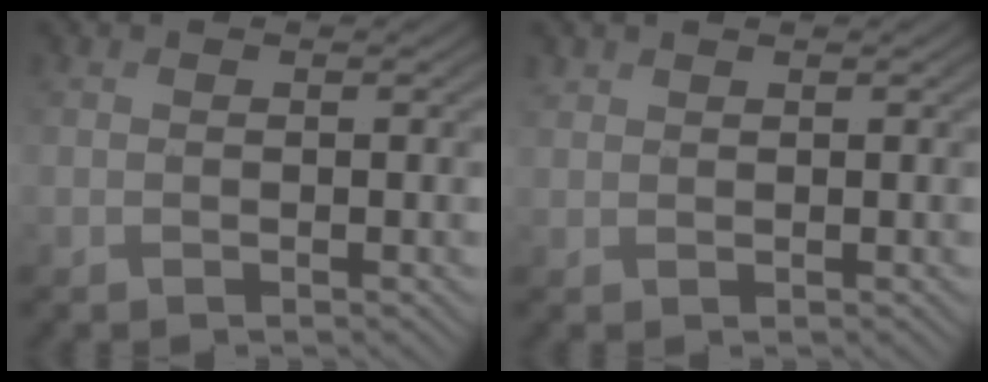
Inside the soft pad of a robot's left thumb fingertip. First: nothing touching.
{"total": 1.4, "force": [1.3, 0.3, 0.0], "torque": [0.003, 0.003, 0.027]}